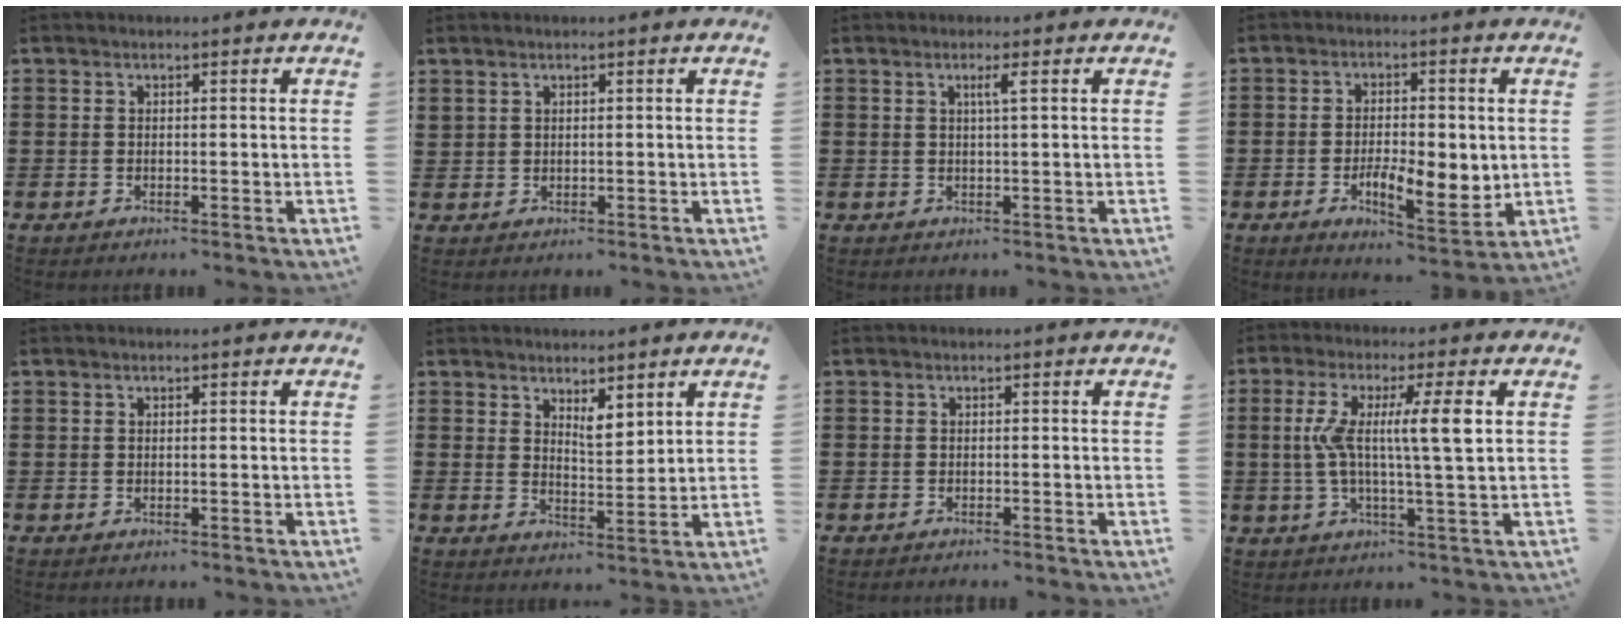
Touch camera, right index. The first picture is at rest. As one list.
[{"total": 1.2, "force": [1.0, 0.5, 0.3], "torque": [-0.009, 0.000, 0.019]}, {"total": 1.8, "force": [0.6, -0.1, 1.7], "torque": [-0.032, 0.000, 0.007]}, {"total": 6.9, "force": [-1.5, 3.0, 6.0], "torque": [-0.108, 0.001, -0.024]}, {"total": 0.0}, {"total": 3.5, "force": [3.1, 0.8, 1.4], "torque": [-0.024, -0.009, 0.054]}, {"total": 0.6, "force": [-0.6, -0.1, 0.1], "torque": [-0.003, -0.004, -0.012]}, {"total": 9.0, "force": [1.4, 0.4, 8.9], "torque": [-0.169, -0.003, 0.016]}]